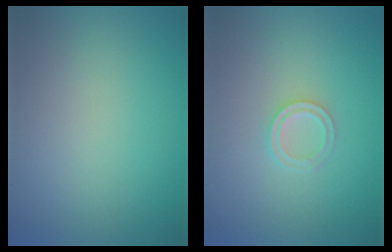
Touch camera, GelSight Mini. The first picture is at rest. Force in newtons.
{"total": 1.4, "press": 1.4, "slide": 0.3}